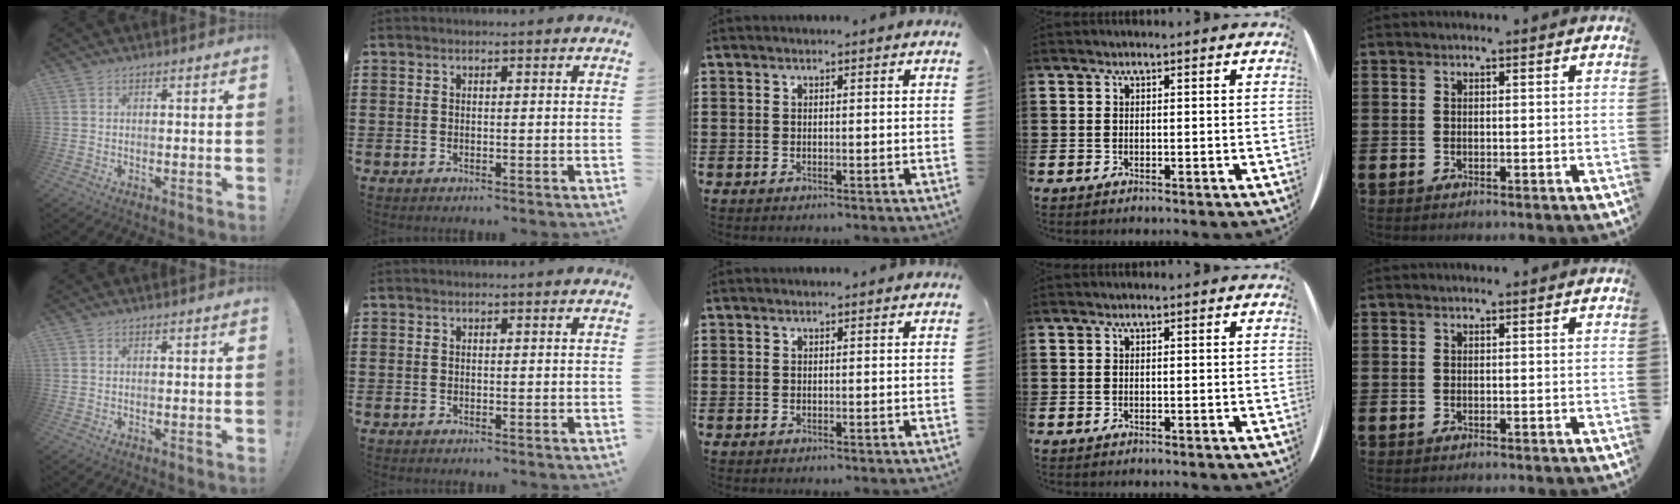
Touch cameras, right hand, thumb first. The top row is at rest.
{}